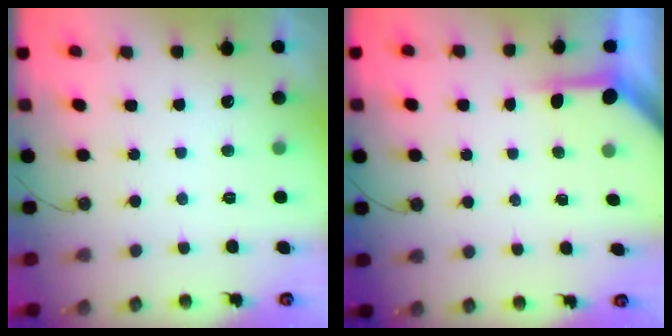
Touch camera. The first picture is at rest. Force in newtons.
{"total": 3.9, "press": 3.8, "slide": 0.3}